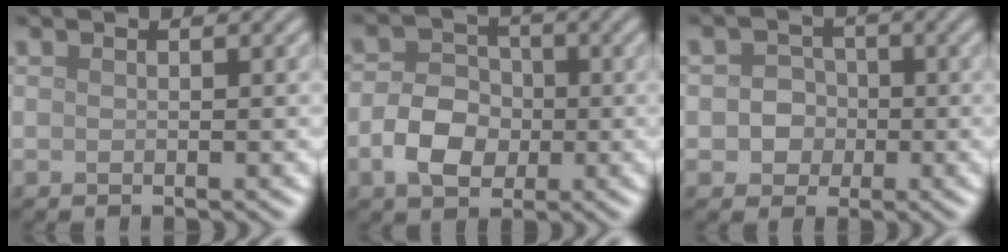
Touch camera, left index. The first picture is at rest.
{"total": 4.3, "force": [-1.1, 3.3, 2.6], "torque": [-0.049, 0.003, -0.023]}
{"total": 2.9, "force": [-0.2, 2.7, 1.1], "torque": [0.001, 0.001, -0.016]}